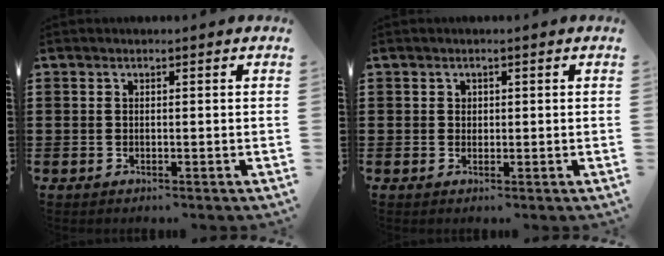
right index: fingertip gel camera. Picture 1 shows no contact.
{"total": 0.9, "force": [0.3, 0.8, 0.1], "torque": [-0.005, 0.003, 0.007]}